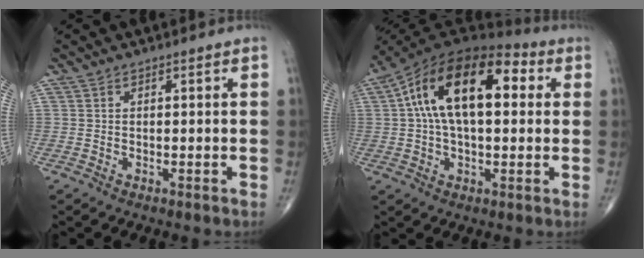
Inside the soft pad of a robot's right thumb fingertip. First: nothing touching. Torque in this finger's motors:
{"motor_torque": [-0.71, 2.56, 2.33, 0.45, 0.52]}